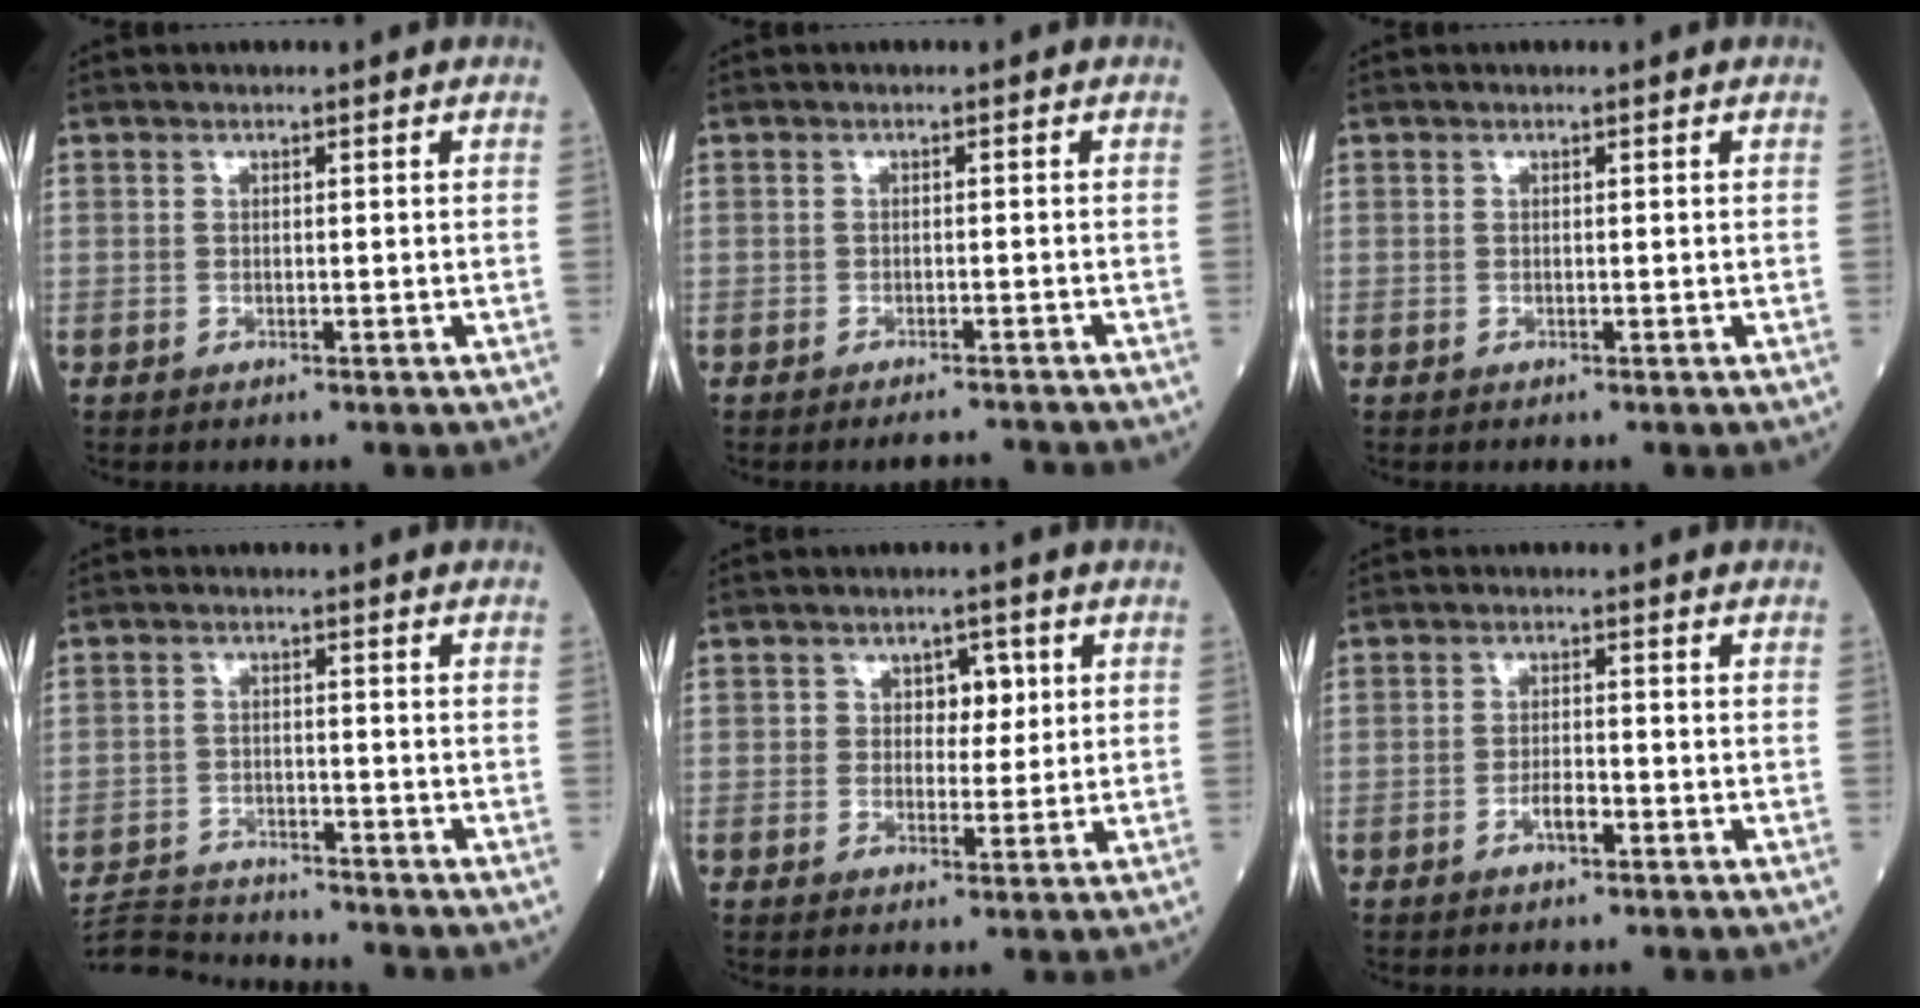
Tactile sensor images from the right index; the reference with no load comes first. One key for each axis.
{"total": 2.8, "fx": -2.7, "fy": -0.2, "fz": 0.5, "tx": -0.002, "ty": -0.009, "tz": -0.039}
{"total": 0.0}
{"total": 8.4, "fx": -8.3, "fy": 0.1, "fz": 0.7, "tx": -0.016, "ty": -0.003, "tz": -0.146}
{"total": 3.9, "fx": 1.0, "fy": 2.7, "fz": 2.6, "tx": -0.026, "ty": 0.007, "tz": 0.013}
{"total": 2.4, "fx": -1.3, "fy": 0.7, "fz": 2.0, "tx": -0.032, "ty": 0.003, "tz": -0.024}